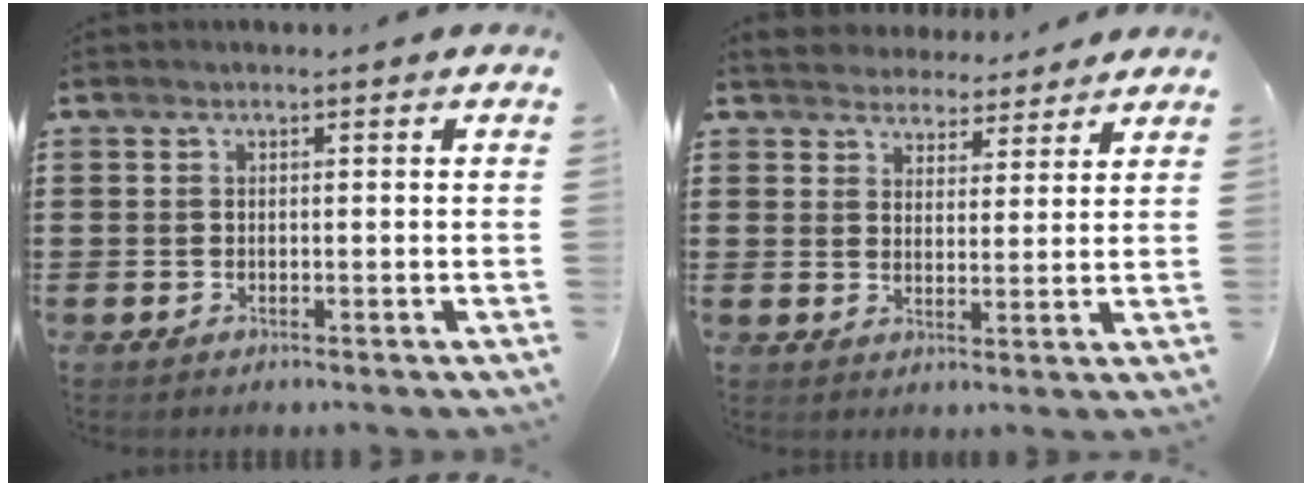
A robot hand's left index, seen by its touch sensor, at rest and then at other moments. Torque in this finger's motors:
{"motor_torque": [1.10, -1.04, -0.05, -0.07]}